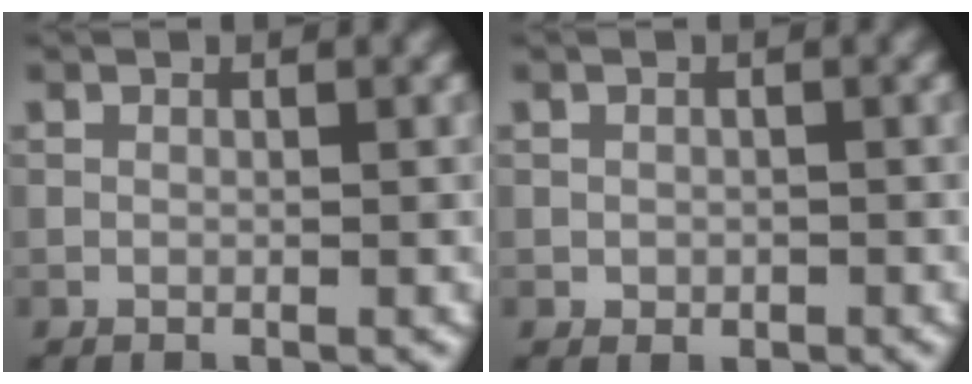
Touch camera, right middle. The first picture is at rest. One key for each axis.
{"total": 0.7, "fx": -0.1, "fy": 0.6, "fz": 0.2, "tx": -0.001, "ty": -0.004, "tz": -0.003}